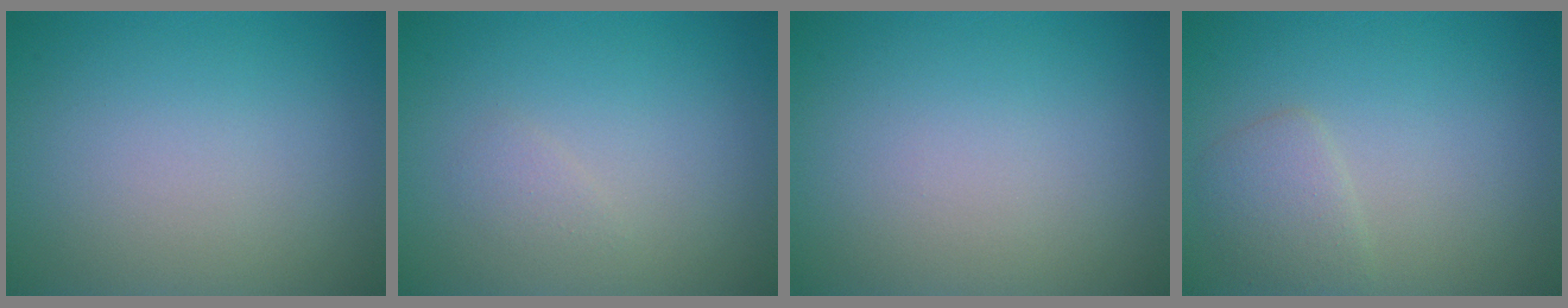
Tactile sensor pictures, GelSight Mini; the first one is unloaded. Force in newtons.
{"total": 0.8, "press": 0.8, "slide": 0.1}
{"total": 0.0}
{"total": 1.9, "press": 1.9, "slide": 0.0}